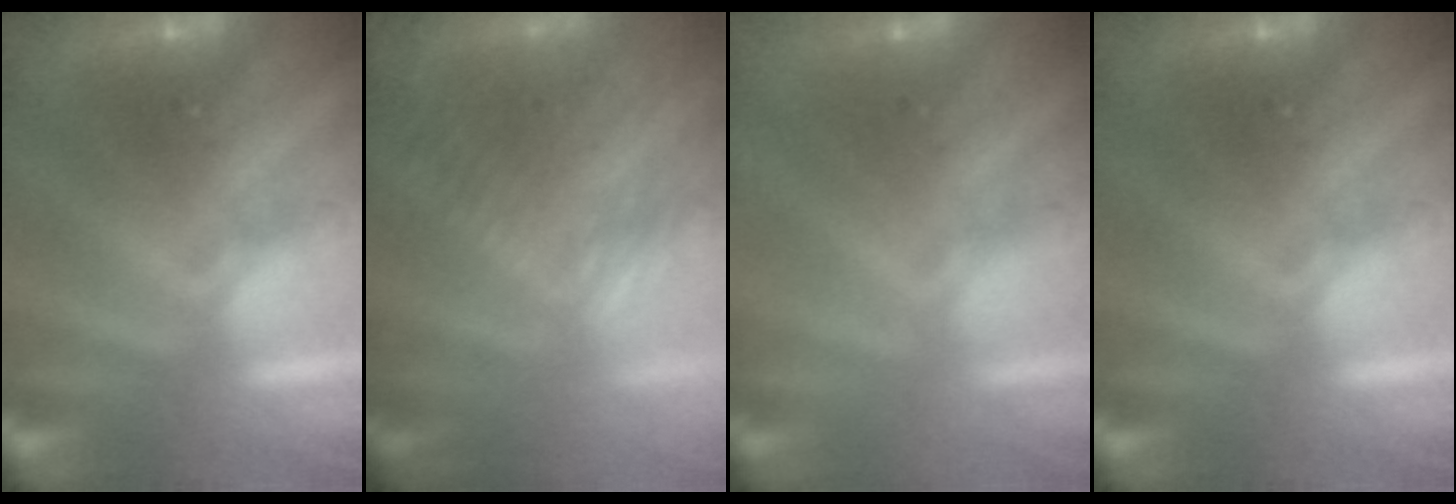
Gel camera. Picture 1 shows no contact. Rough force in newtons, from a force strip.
{"total": 7.8}
{"total": 4.0}
{"total": 0.0}